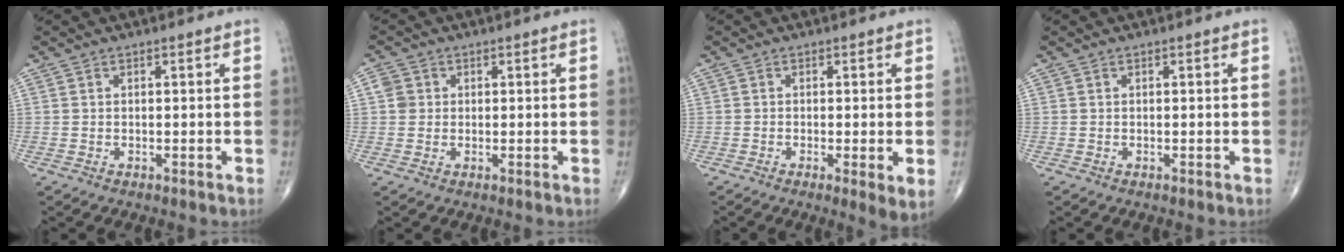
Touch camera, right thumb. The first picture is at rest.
{"total": 2.5, "force": [0.5, 2.4, 0.7], "torque": [0.001, 0.002, 0.007]}
{"total": 3.8, "force": [-0.8, 0.5, 3.7], "torque": [-0.068, -0.015, -0.016]}
{"total": 0.0}